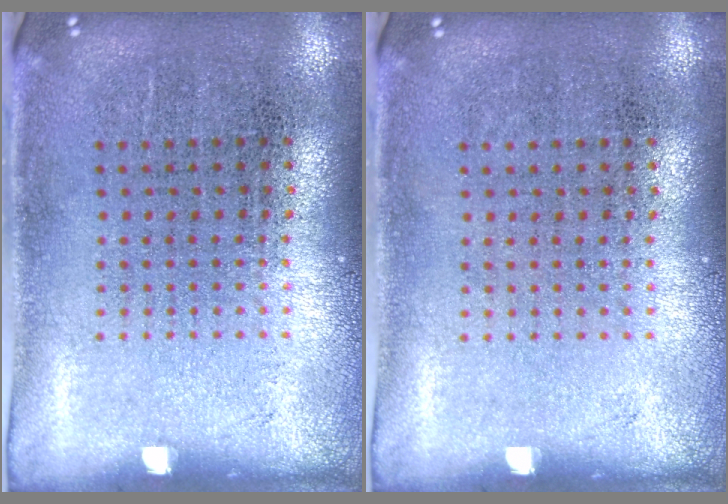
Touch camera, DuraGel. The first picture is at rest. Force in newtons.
{"total": 0.0}